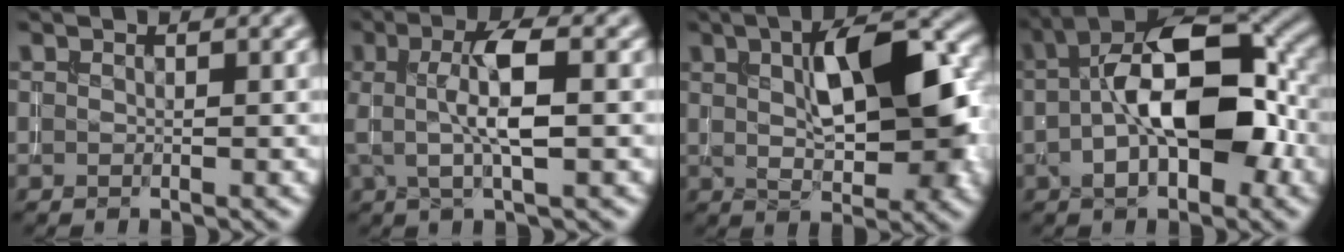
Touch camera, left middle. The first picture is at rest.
{"total": 5.0, "force": [0.4, 1.1, 4.8], "torque": [-0.087, 0.005, 0.004]}
{"total": 9.9, "force": [2.0, 4.0, 8.8], "torque": [-0.116, 0.015, 0.031]}
{"total": 11.6, "force": [-0.3, 5.8, 10.0], "torque": [-0.150, 0.019, -0.016]}